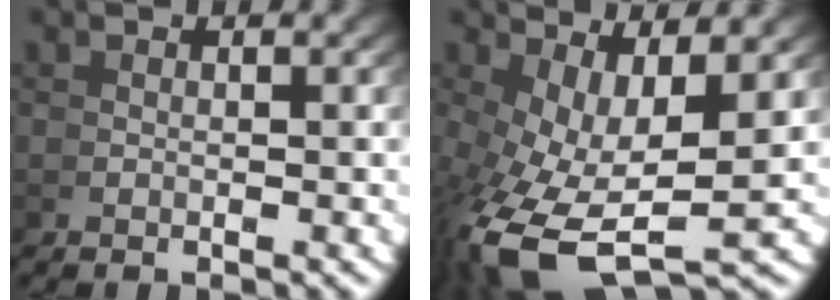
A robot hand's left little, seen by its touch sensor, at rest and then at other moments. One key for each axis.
{"total": 8.8, "fx": -3.1, "fy": 4.0, "fz": 7.2, "tx": -0.168, "ty": -0.058, "tz": -0.016}